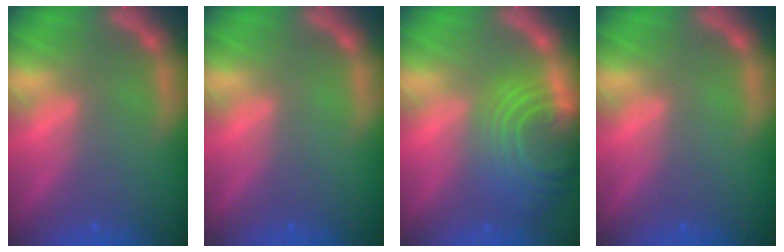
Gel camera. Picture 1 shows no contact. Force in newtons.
{"total": 0.0}
{"total": 10.0}
{"total": 0.0}